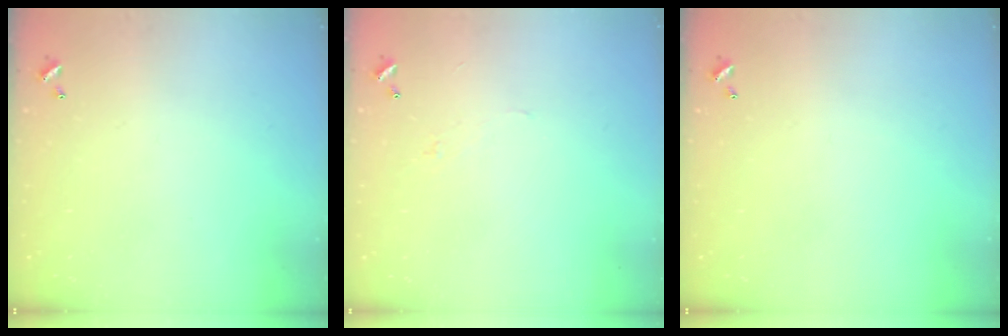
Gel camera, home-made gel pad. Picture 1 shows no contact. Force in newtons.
{"total": 2.0, "press": 1.9, "slide": 0.5}
{"total": 0.0}